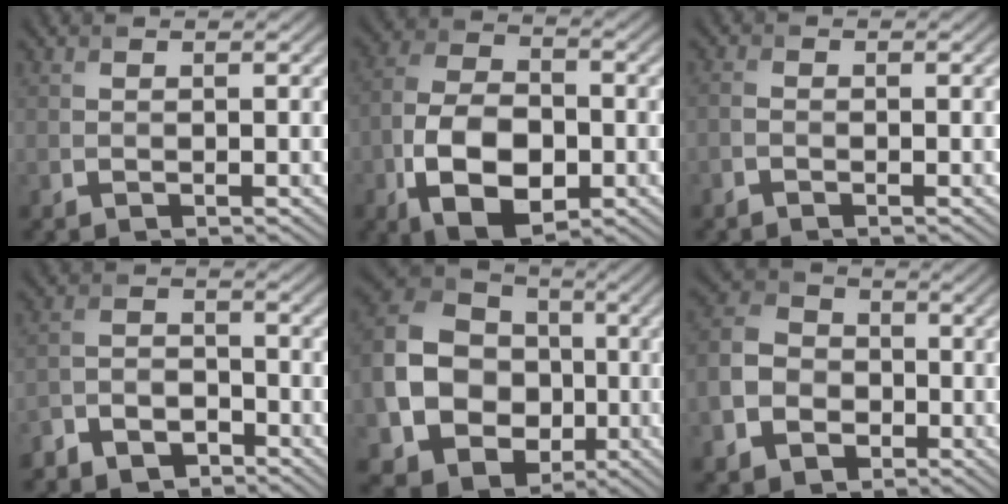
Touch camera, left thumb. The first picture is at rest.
{"total": 11.5, "force": [-4.1, 6.7, 8.4], "torque": [-0.192, -0.013, -0.083]}
{"total": 1.3, "force": [-0.9, 0.7, 0.7], "torque": [-0.018, 0.002, -0.020]}
{"total": 4.7, "force": [-4.0, 2.2, 1.2], "torque": [-0.028, 0.001, -0.085]}
{"total": 17.2, "force": [-3.3, 14.4, 8.7], "torque": [-0.228, -0.023, -0.074]}
{"total": 8.4, "force": [-3.2, 6.8, 3.8], "torque": [-0.106, -0.023, -0.075]}